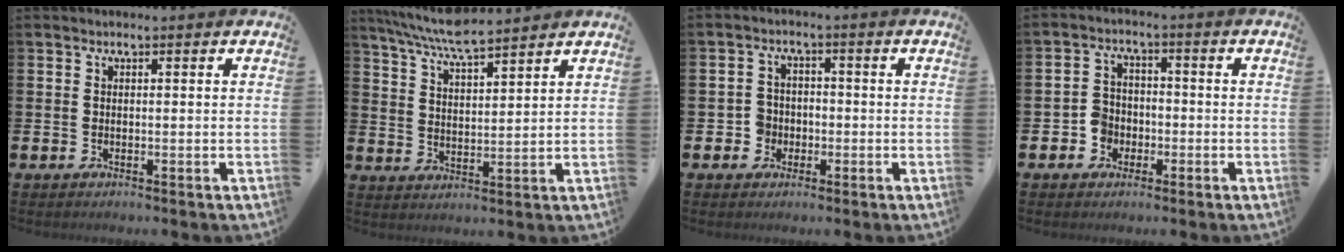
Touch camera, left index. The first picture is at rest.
{"total": 6.7, "force": [6.4, 0.4, 2.0], "torque": [-0.063, -0.031, 0.116]}
{"total": 3.2, "force": [-1.3, 2.9, 0.4], "torque": [-0.016, 0.007, -0.032]}
{"total": 3.7, "force": [-1.7, 3.1, 0.8], "torque": [-0.029, 0.008, -0.037]}